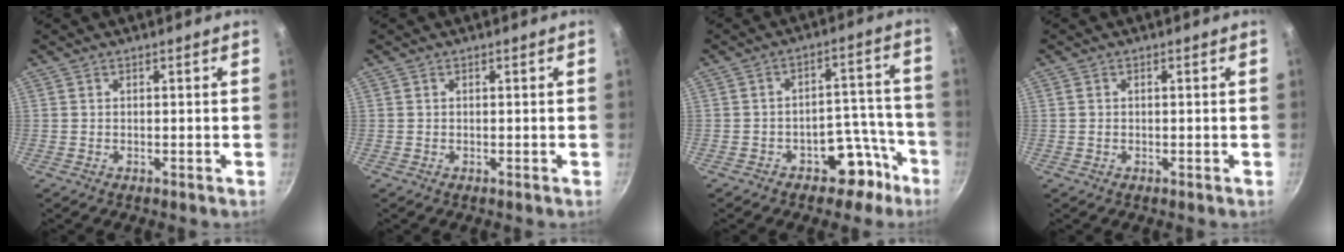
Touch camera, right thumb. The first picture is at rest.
{"total": 0.0}
{"total": 9.1, "force": [-5.5, 5.5, 4.7], "torque": [-0.021, 0.070, -0.076]}
{"total": 0.6, "force": [0.1, 0.5, 0.4], "torque": [-0.010, 0.003, 0.003]}